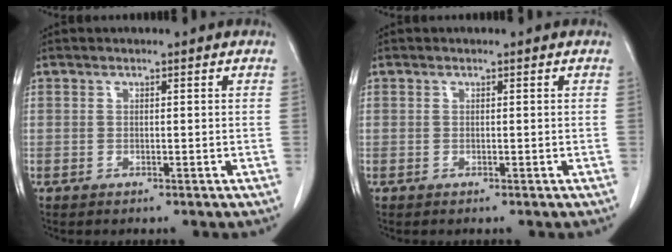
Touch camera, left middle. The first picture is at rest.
{"total": 0.0}